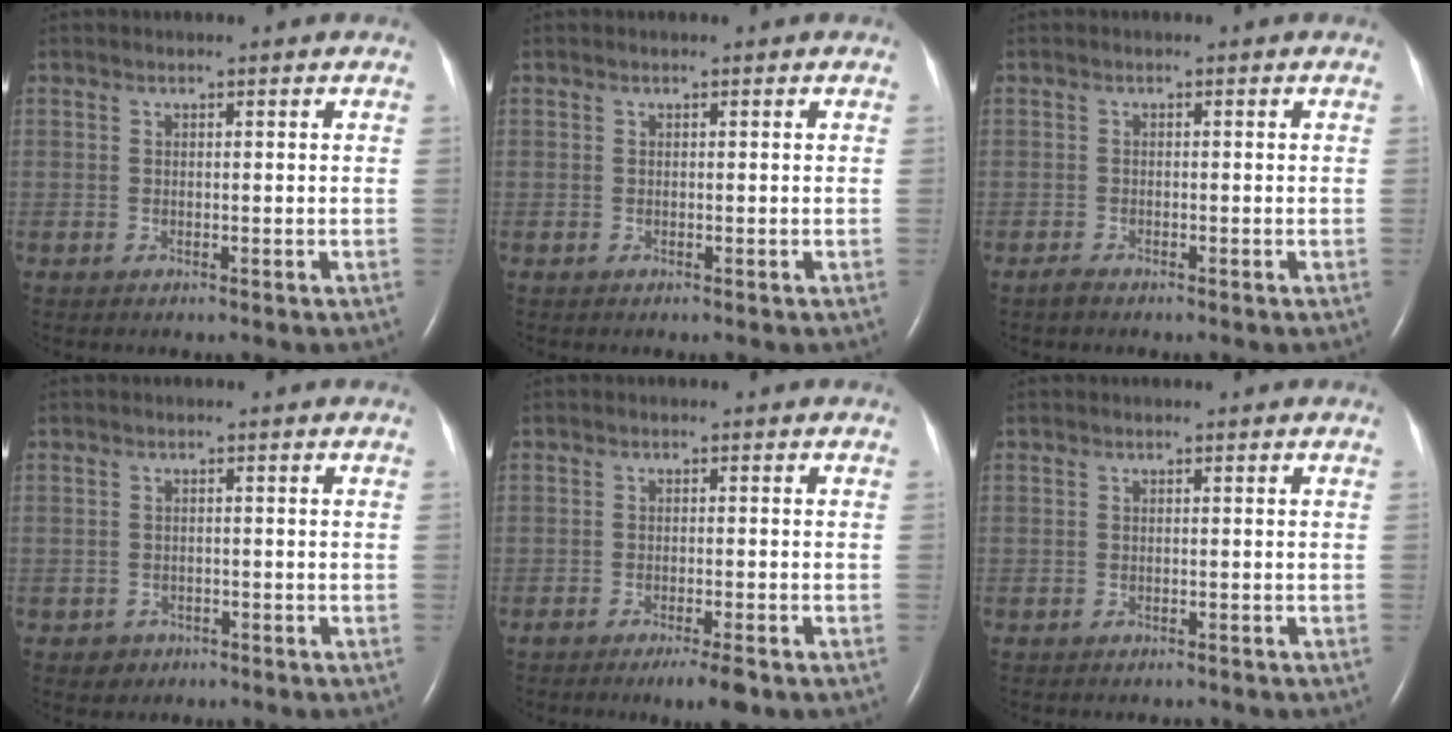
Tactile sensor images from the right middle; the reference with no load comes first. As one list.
[{"total": 0.0}, {"total": 1.0, "force": [-0.9, 0.2, 0.4], "torque": [-0.016, -0.003, -0.015]}, {"total": 1.8, "force": [-1.0, 1.5, 0.0], "torque": [-0.003, 0.007, -0.012]}, {"total": 3.8, "force": [-2.5, 0.3, 2.8], "torque": [-0.043, -0.008, -0.039]}, {"total": 1.1, "force": [-1.0, 0.4, 0.2], "torque": [-0.010, -0.002, -0.013]}]